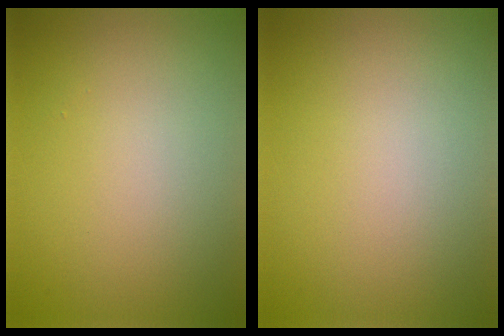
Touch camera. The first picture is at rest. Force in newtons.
{"total": 0.0}